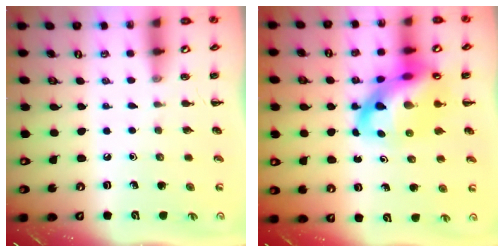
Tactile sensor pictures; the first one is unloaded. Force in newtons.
{"total": 16.5, "press": 15.9, "slide": 4.3}